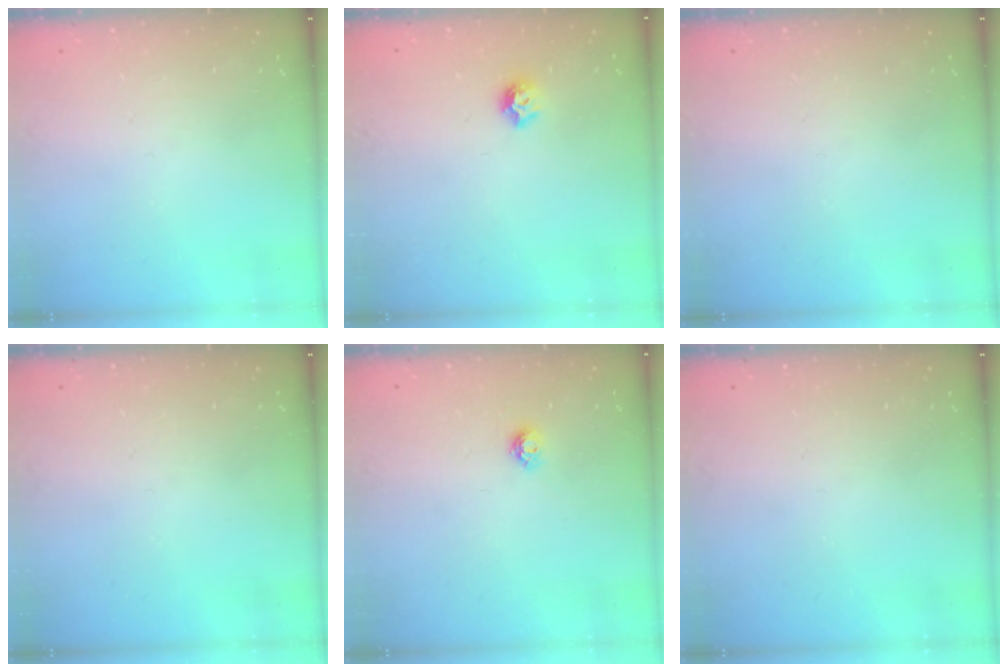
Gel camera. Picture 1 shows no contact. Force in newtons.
{"total": 6.0, "press": 5.9, "slide": 0.8}
{"total": 0.0}
{"total": 0.0}
{"total": 4.6, "press": 4.6, "slide": 0.5}
{"total": 0.0}